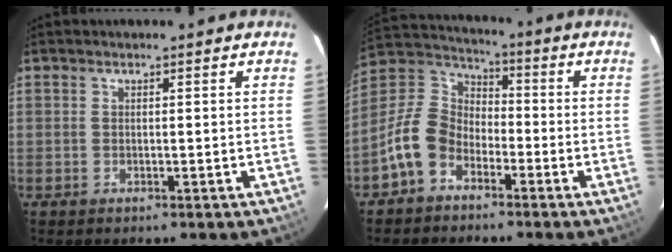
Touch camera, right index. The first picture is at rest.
{"total": 10.3, "force": [-5.7, 7.0, 5.0], "torque": [-0.111, 0.025, -0.117]}